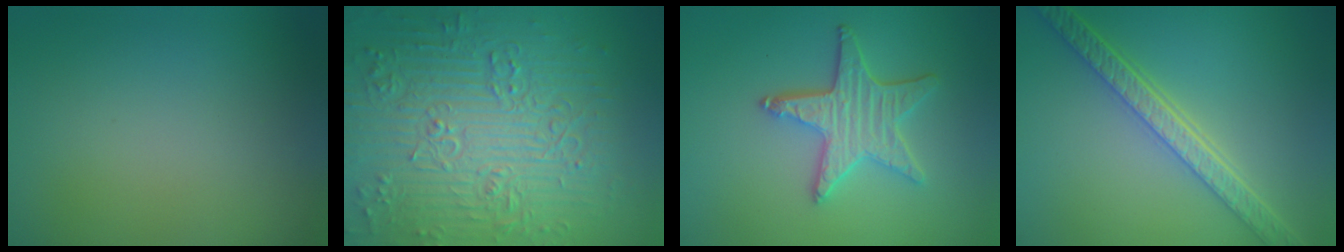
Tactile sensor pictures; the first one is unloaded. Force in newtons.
{"total": 9.3, "press": 6.9, "slide": 6.2}
{"total": 4.1, "press": 3.6, "slide": 1.8}
{"total": 5.5, "press": 4.3, "slide": 3.4}